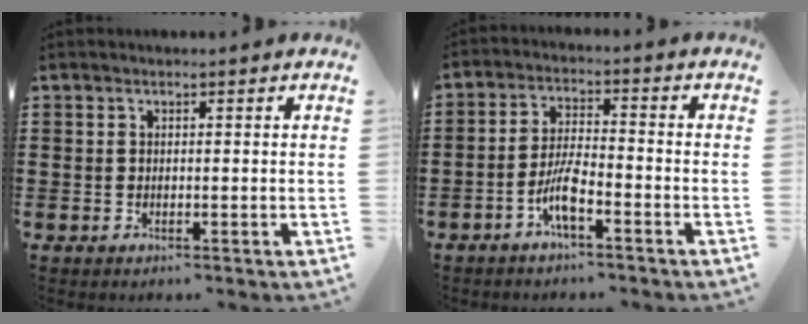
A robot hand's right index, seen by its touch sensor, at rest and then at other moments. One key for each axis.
{"total": 5.5, "fx": -3.1, "fy": 0.9, "fz": 4.4, "tx": -0.107, "ty": -0.008, "tz": -0.064}